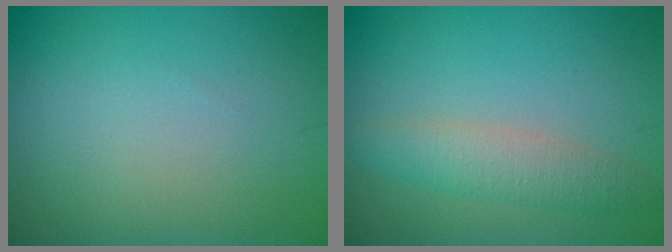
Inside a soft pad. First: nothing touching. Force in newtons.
{"total": 3.0, "press": 3.0, "slide": 0.1}